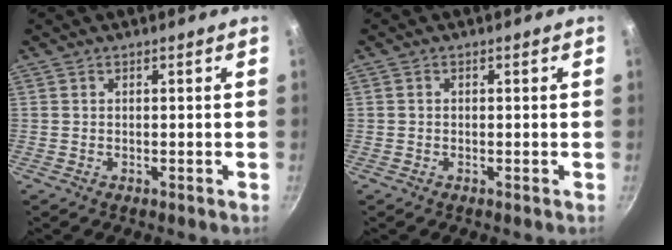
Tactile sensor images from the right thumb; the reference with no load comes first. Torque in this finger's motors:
{"motor_torque": [-0.29, 0.08, -0.24, 0.12, 0.08]}